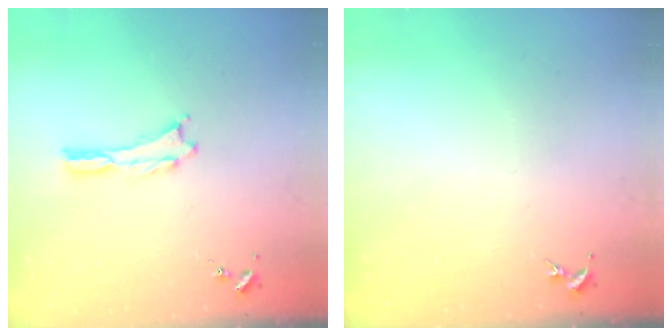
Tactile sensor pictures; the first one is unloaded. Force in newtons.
{"total": 0.0}